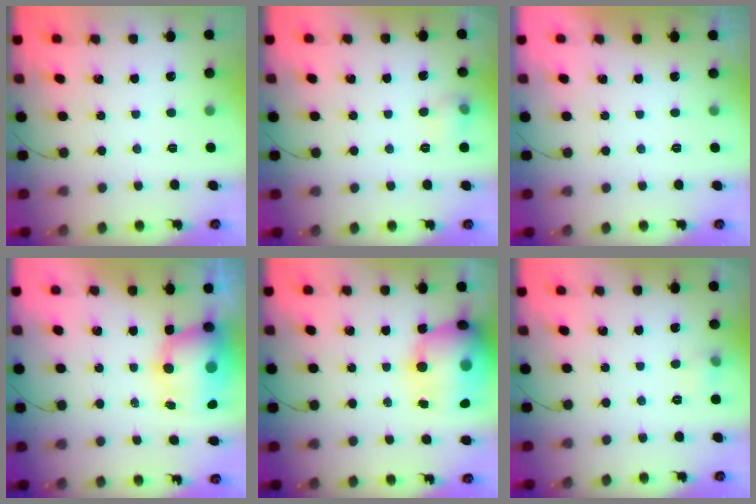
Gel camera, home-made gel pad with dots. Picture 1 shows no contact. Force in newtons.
{"total": 6.3, "press": 6.1, "slide": 1.4}
{"total": 0.0}
{"total": 10.4, "press": 10.2, "slide": 2.1}
{"total": 20.7, "press": 20.1, "slide": 5.1}
{"total": 4.5, "press": 4.3, "slide": 1.3}